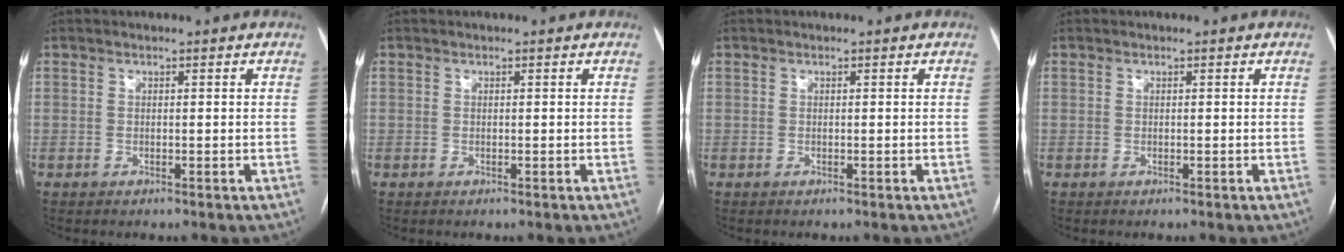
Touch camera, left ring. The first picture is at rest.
{"total": 0.0}
{"total": 0.0}
{"total": 0.0}